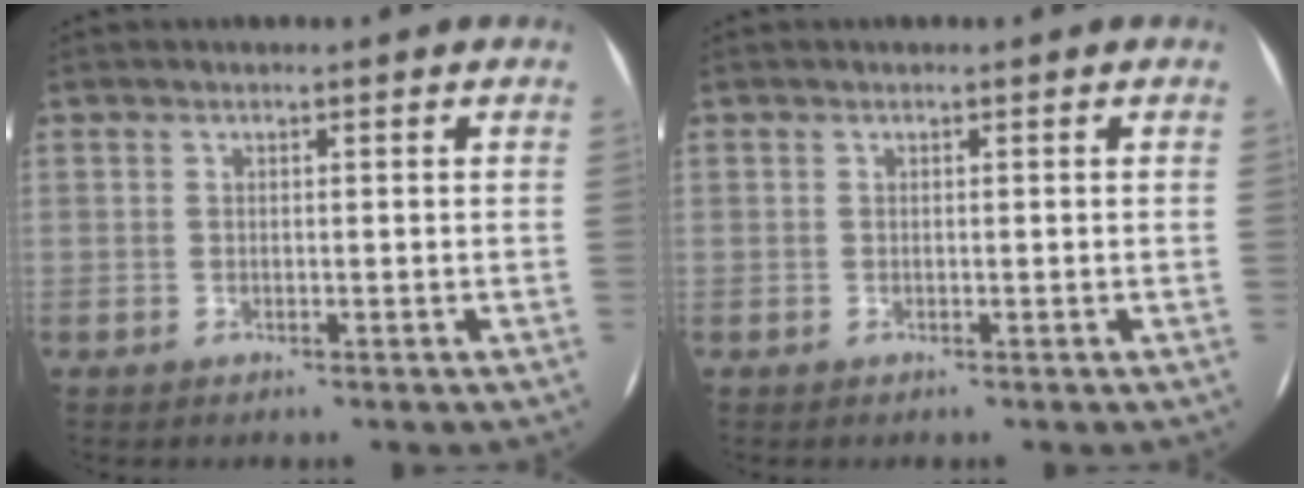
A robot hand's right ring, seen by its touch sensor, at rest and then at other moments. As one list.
[{"total": 0.0}]